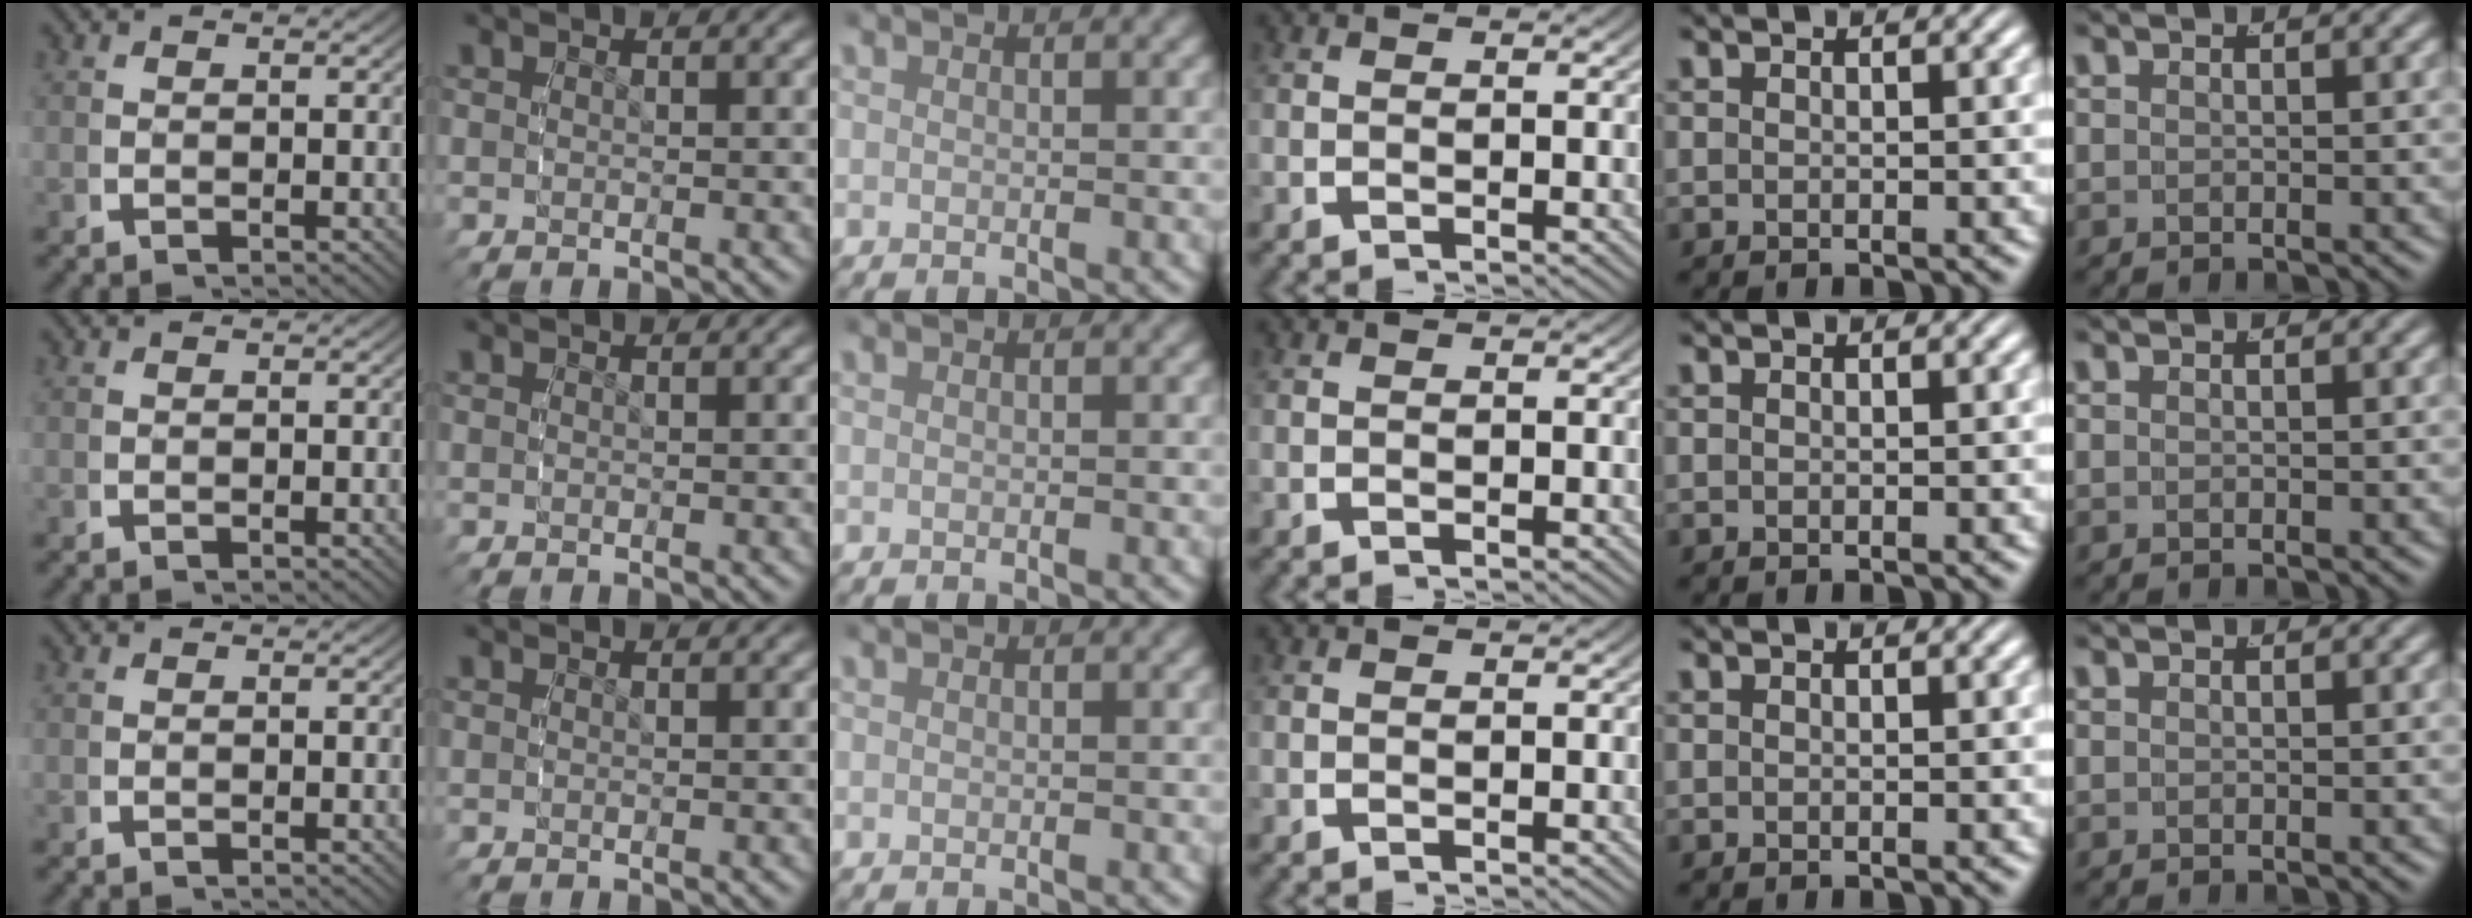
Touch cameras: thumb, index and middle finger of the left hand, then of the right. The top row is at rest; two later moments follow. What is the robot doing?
{"motion": "reach", "object": "backpack"}